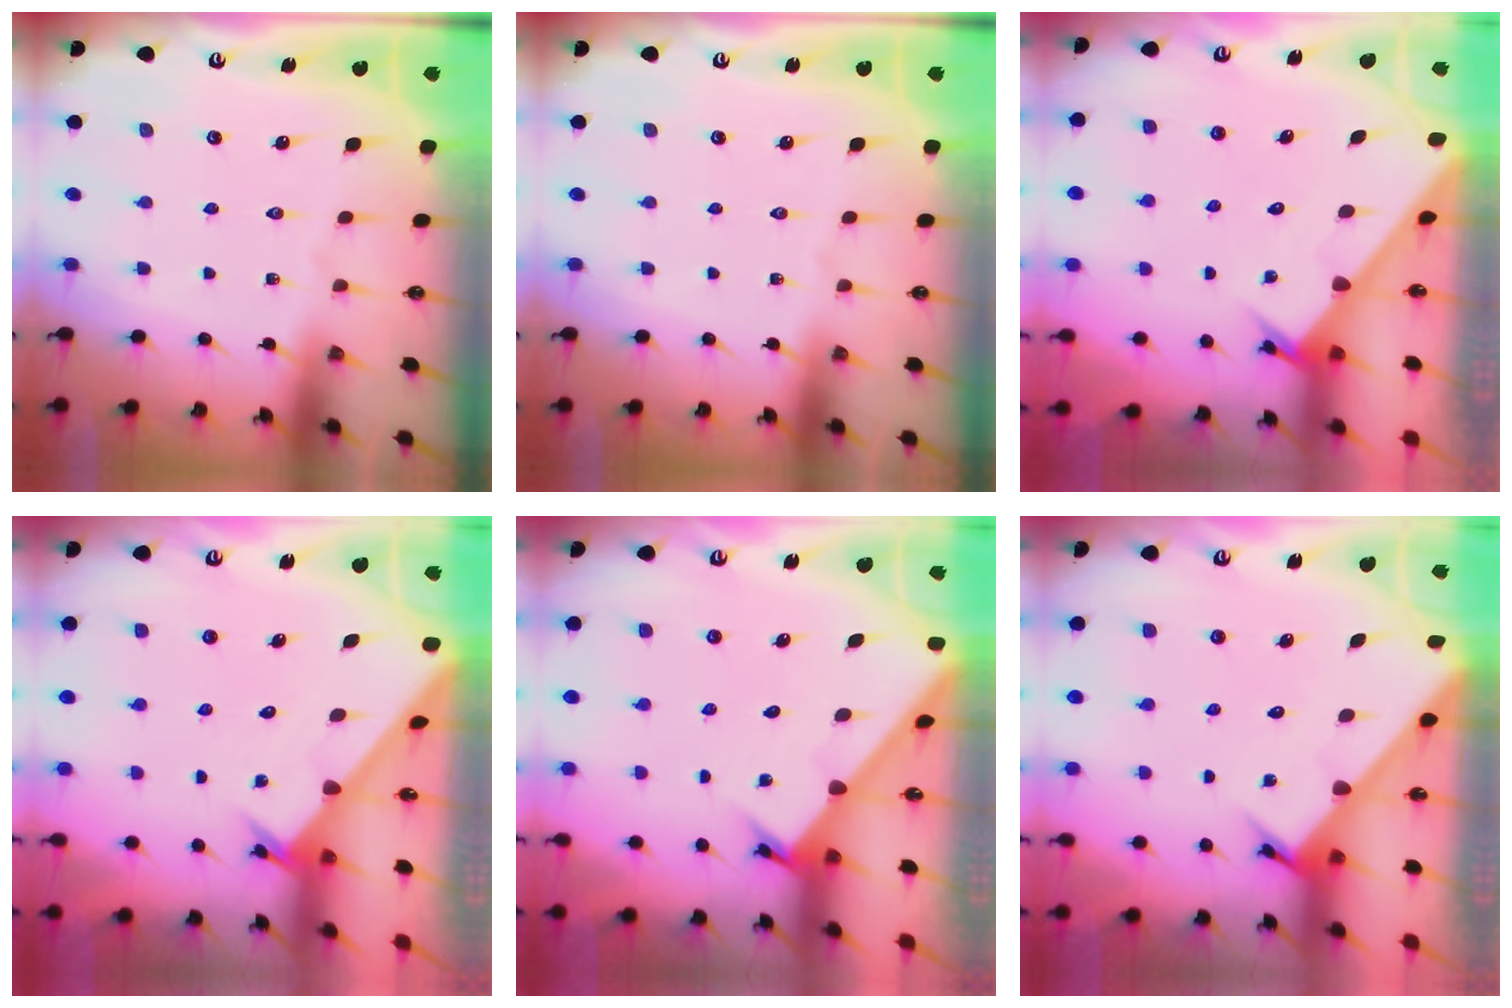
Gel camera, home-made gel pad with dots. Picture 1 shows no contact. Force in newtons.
{"total": 0.0}
{"total": 2.8, "press": 2.8, "slide": 0.1}
{"total": 2.4, "press": 2.4, "slide": 0.2}
{"total": 1.9, "press": 1.9, "slide": 0.2}
{"total": 3.6, "press": 3.6, "slide": 0.2}